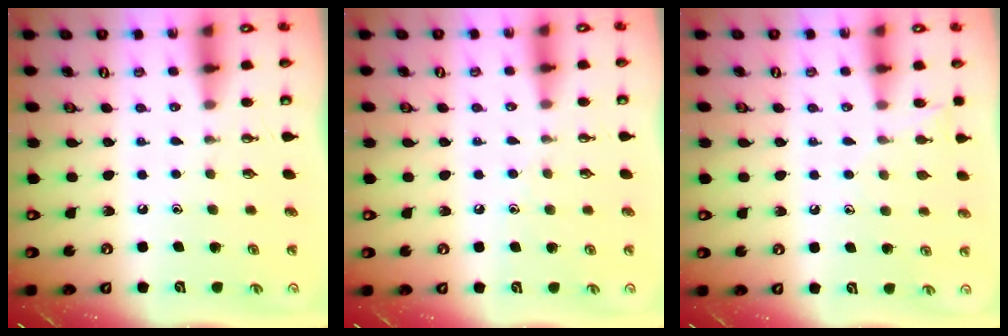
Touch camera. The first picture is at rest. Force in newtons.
{"total": 4.5, "press": 4.5, "slide": 0.5}
{"total": 6.0, "press": 6.0, "slide": 0.6}